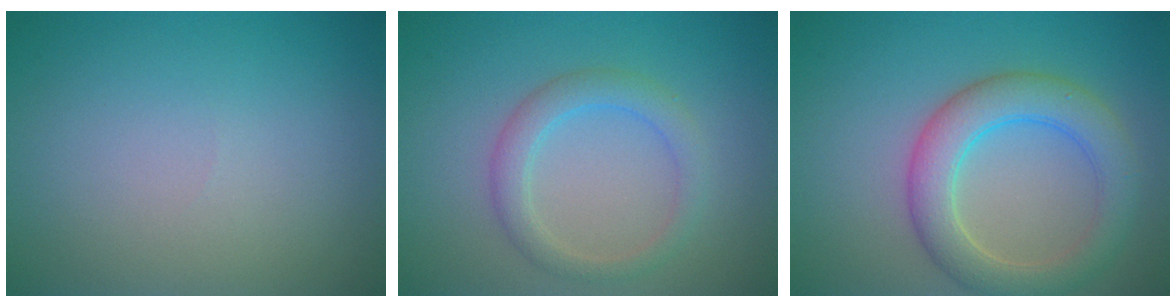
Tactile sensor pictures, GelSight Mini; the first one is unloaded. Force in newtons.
{"total": 2.7, "press": 2.7, "slide": 0.1}
{"total": 5.3, "press": 5.3, "slide": 0.4}